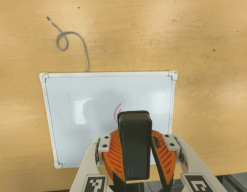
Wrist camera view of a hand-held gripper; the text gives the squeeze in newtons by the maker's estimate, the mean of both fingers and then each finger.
{"total": 8.1, "left": 8.8, "right": 7.4}